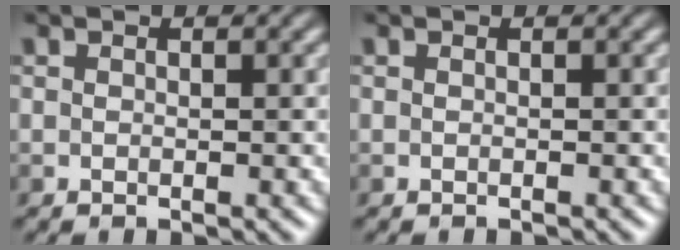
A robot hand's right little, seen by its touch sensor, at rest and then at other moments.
{"total": 0.0}